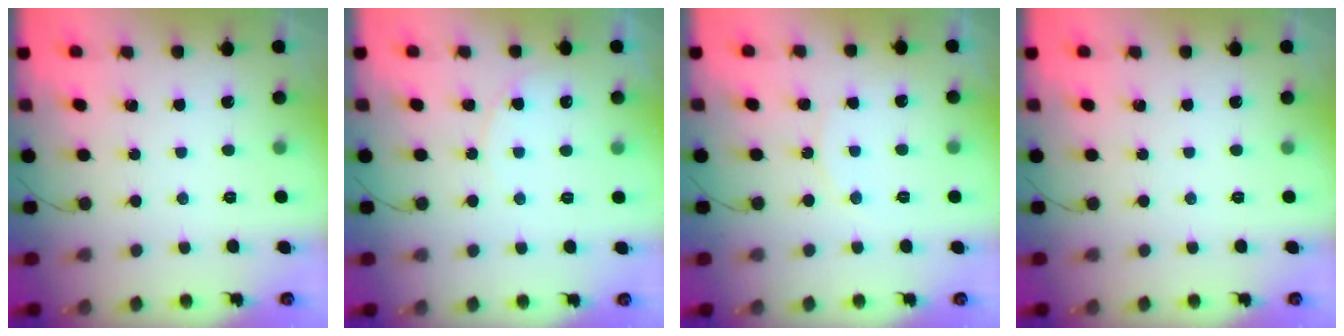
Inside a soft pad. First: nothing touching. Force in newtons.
{"total": 5.1, "press": 5.1, "slide": 0.3}
{"total": 5.3, "press": 5.2, "slide": 0.5}
{"total": 0.0}